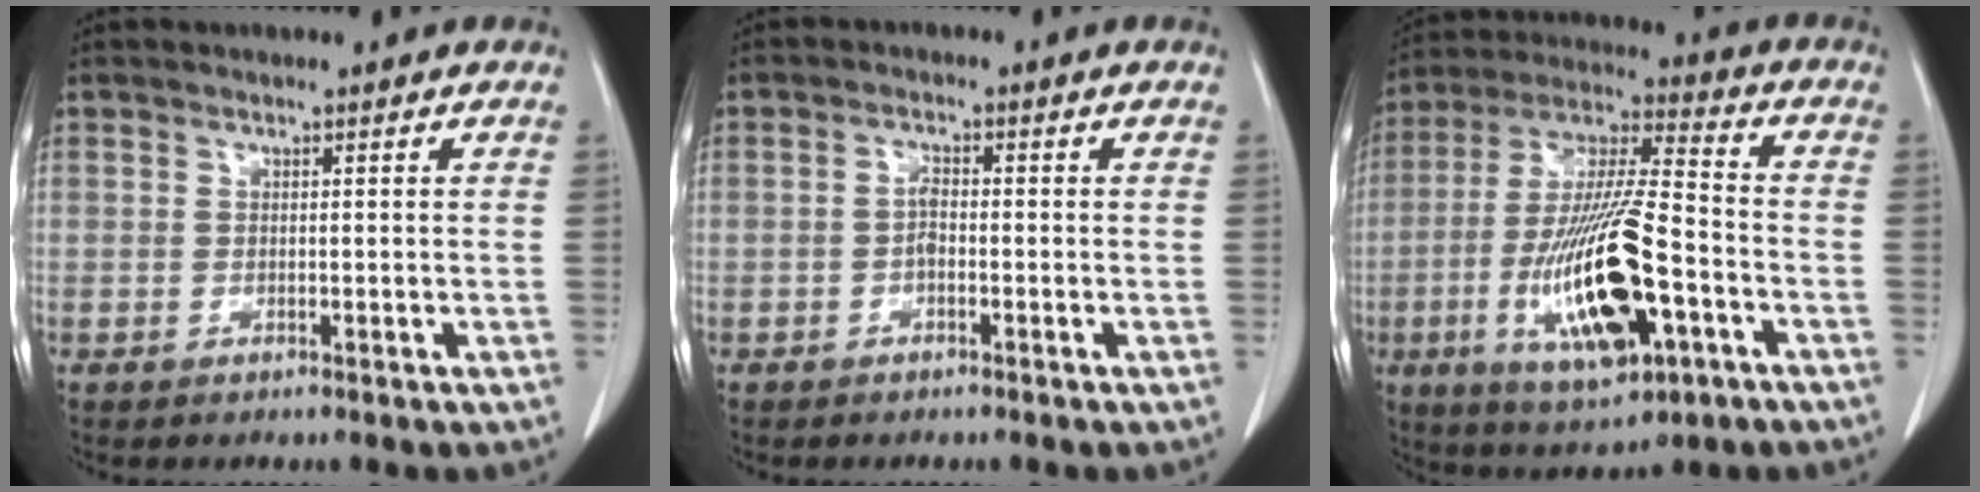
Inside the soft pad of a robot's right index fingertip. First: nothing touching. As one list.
[{"total": 1.7, "force": [-0.6, 0.7, 1.4], "torque": [-0.025, 0.005, -0.012]}, {"total": 19.2, "force": [-6.0, 4.4, 17.7], "torque": [-0.359, -0.016, -0.099]}]